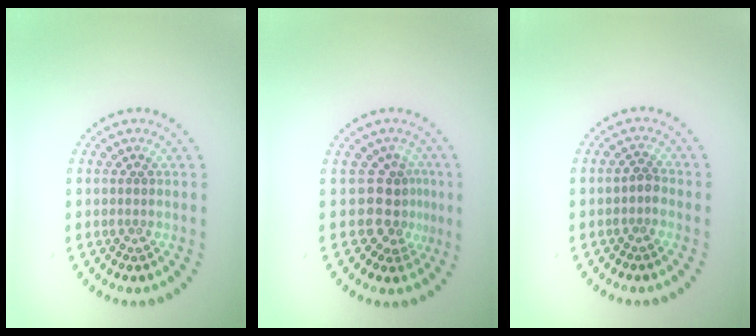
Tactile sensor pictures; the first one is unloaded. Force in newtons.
{"total": 3.4, "press": 2.6, "slide": 2.2}
{"total": 1.0, "press": 0.9, "slide": 0.5}